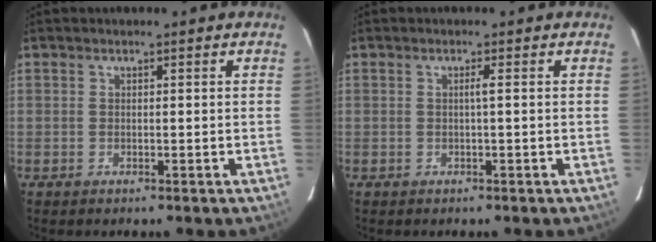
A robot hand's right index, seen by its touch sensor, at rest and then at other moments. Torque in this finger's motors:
{"motor_torque": [0.20, 0.01, 0.00, 0.03]}